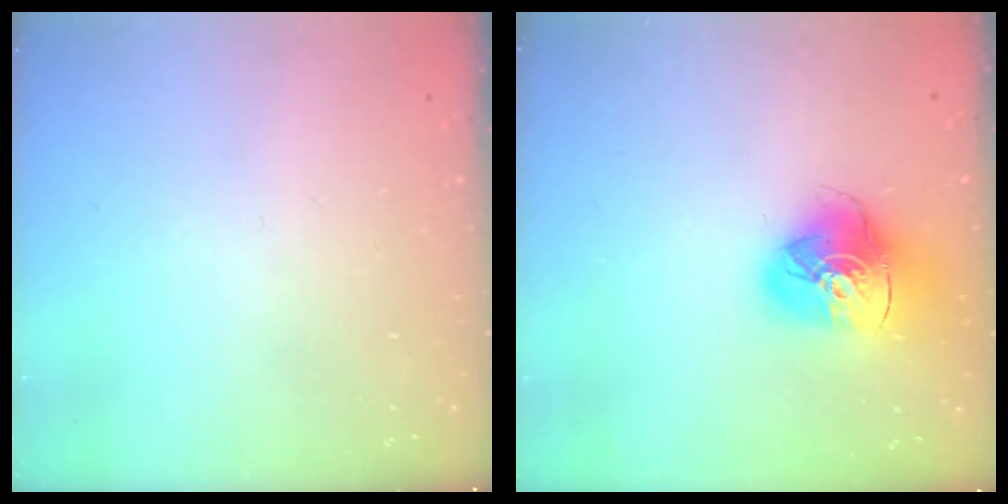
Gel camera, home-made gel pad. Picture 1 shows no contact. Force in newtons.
{"total": 15.7, "press": 15.6, "slide": 1.9}